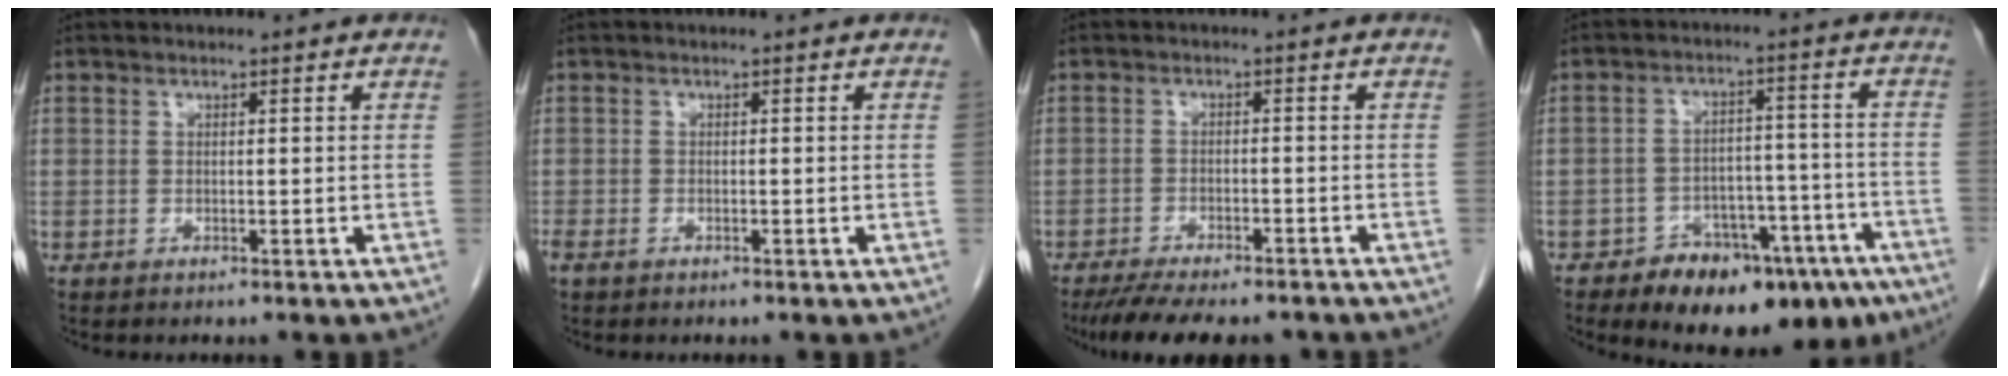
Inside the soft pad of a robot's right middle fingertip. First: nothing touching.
{"total": 1.5, "force": [-1.1, 0.8, 0.8], "torque": [-0.019, -0.002, -0.017]}
{"total": 12.5, "force": [-10.6, 3.0, 5.9], "torque": [-0.102, -0.015, -0.148]}
{"total": 15.3, "force": [-10.9, 6.9, 8.1], "torque": [-0.069, 0.039, -0.150]}